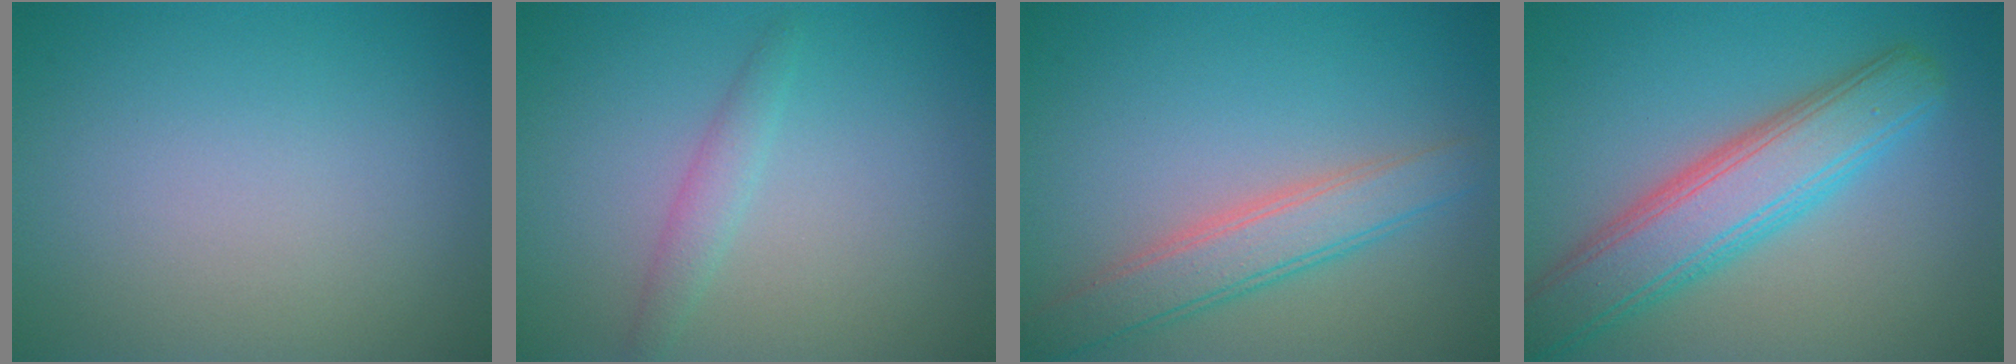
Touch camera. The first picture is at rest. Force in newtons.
{"total": 1.5, "press": 1.5, "slide": 0.1}
{"total": 4.0, "press": 4.0, "slide": 0.1}
{"total": 6.8, "press": 6.8, "slide": 0.1}